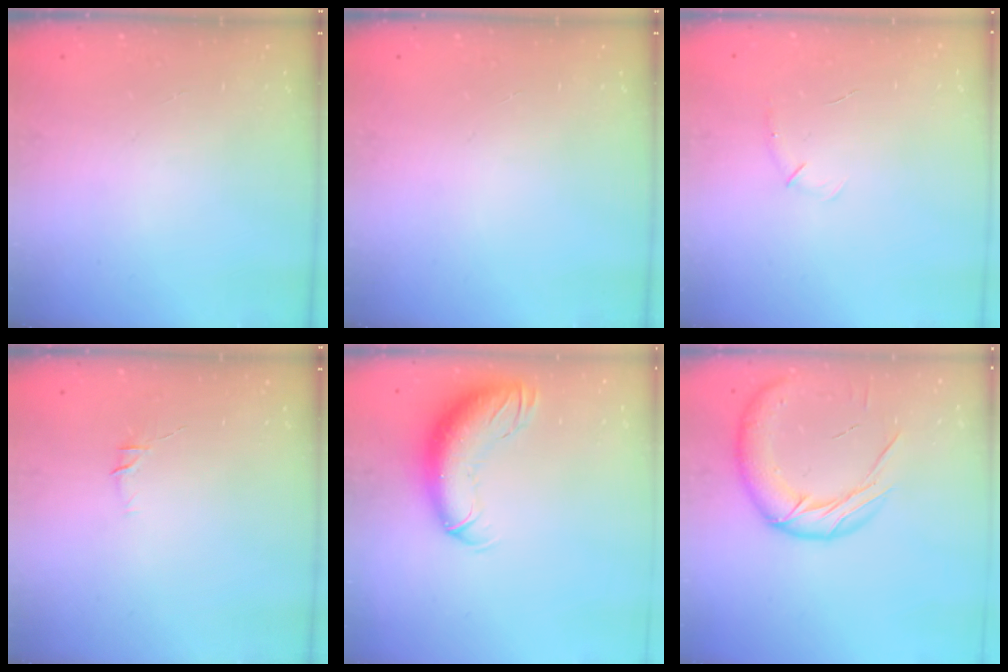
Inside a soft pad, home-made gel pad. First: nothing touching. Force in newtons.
{"total": 0.0}
{"total": 4.1, "press": 4.0, "slide": 1.0}
{"total": 4.5, "press": 4.4, "slide": 1.0}
{"total": 13.1, "press": 12.8, "slide": 2.9}
{"total": 15.9, "press": 15.7, "slide": 1.9}